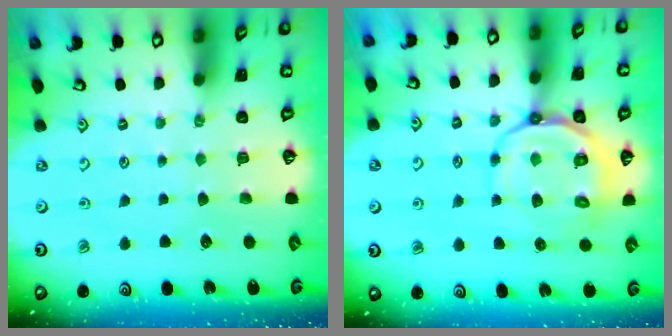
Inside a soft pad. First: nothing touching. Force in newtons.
{"total": 12.1, "press": 12.0, "slide": 2.0}